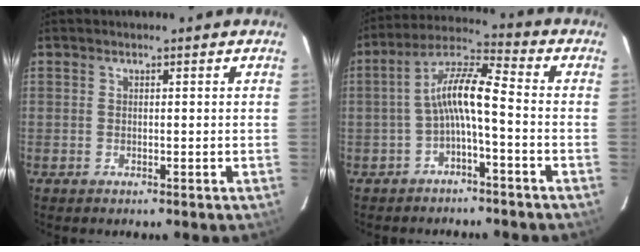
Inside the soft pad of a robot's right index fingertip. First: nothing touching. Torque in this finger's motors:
{"motor_torque": [1.22, -0.24, 0.76, 0.15]}